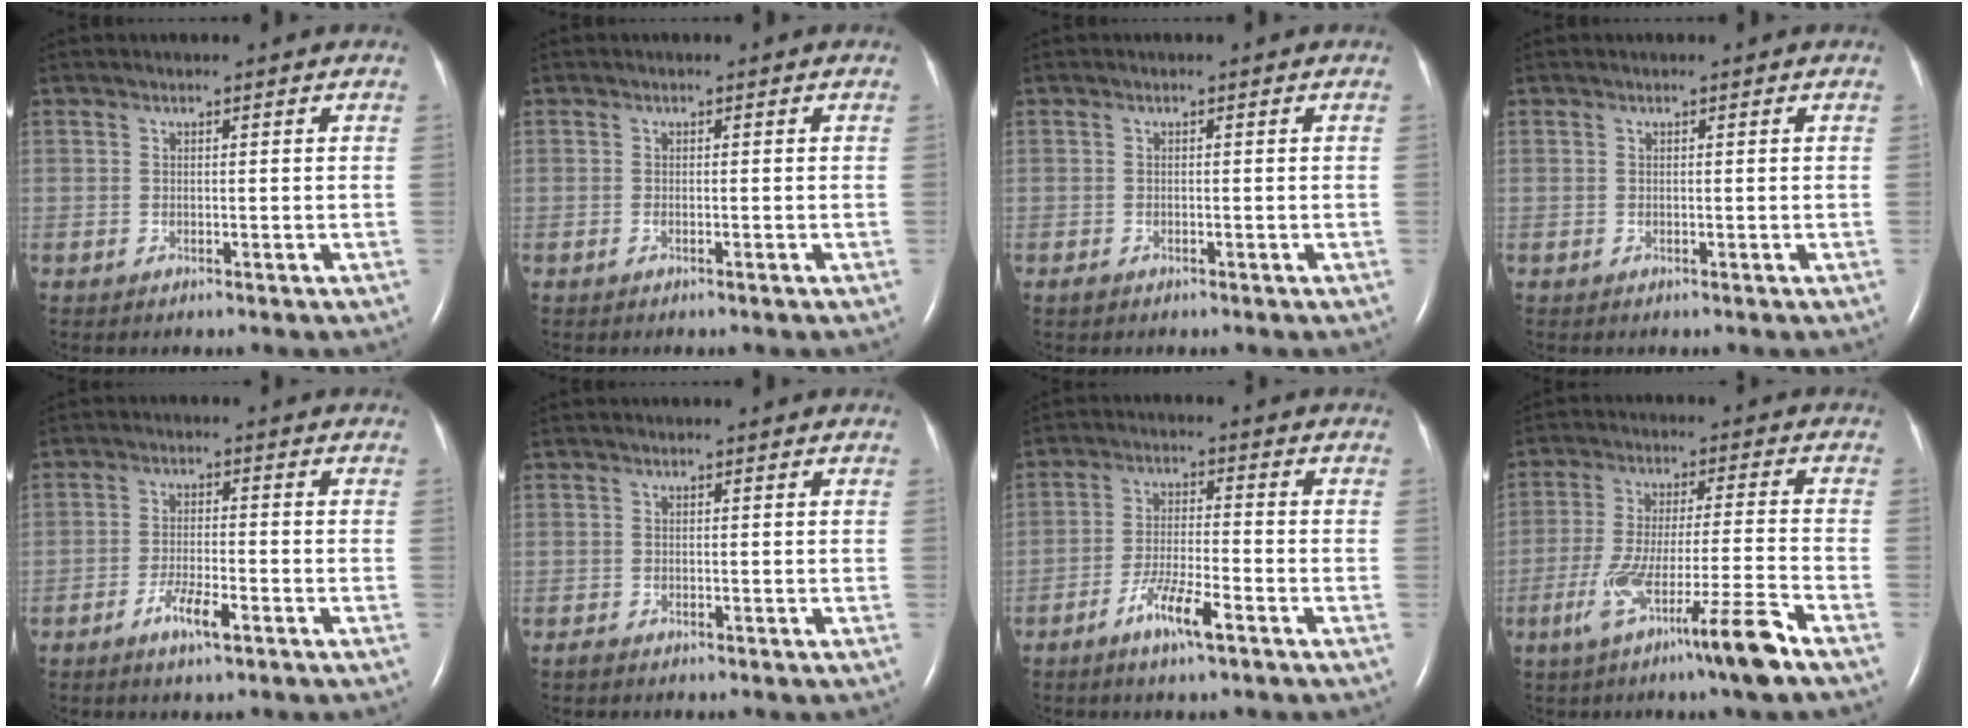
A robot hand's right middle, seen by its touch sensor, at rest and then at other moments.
{"total": 0.6, "force": [-0.4, 0.0, 0.4], "torque": [-0.011, 0.000, -0.006]}
{"total": 0.6, "force": [-0.4, 0.3, 0.2], "torque": [-0.005, 0.000, -0.008]}
{"total": 0.0}
{"total": 4.4, "force": [-2.6, 0.7, 3.5], "torque": [-0.069, -0.002, -0.048]}
{"total": 0.5, "force": [-0.5, 0.1, 0.2], "torque": [-0.007, -0.002, -0.010]}
{"total": 6.4, "force": [-3.9, 0.5, 5.1], "torque": [-0.104, -0.007, -0.073]}
{"total": 11.7, "force": [-7.0, -1.0, 9.3], "torque": [-0.174, -0.021, -0.124]}